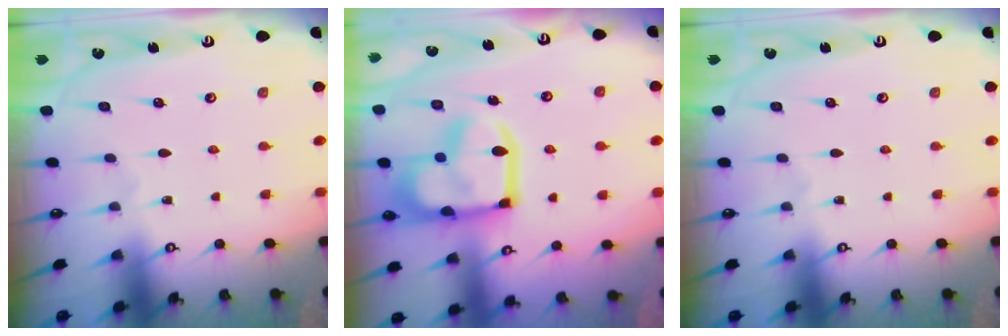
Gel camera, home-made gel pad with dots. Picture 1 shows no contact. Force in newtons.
{"total": 20.2, "press": 20.2, "slide": 1.5}
{"total": 0.0}